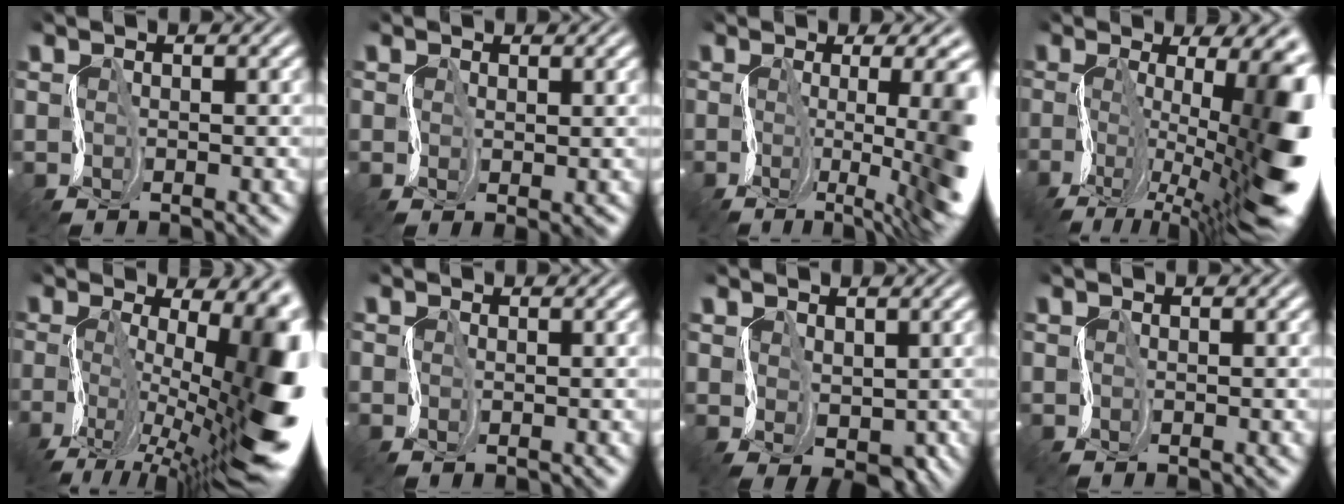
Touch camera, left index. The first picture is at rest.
{"total": 1.0, "force": [-0.1, 0.8, 0.5], "torque": [-0.012, 0.001, -0.005]}
{"total": 9.8, "force": [-0.7, 3.0, 9.3], "torque": [-0.108, 0.008, -0.008]}
{"total": 13.7, "force": [-2.2, 5.4, 12.4], "torque": [-0.178, 0.001, -0.041]}
{"total": 15.4, "force": [-2.4, 6.4, 13.8], "torque": [-0.204, -0.006, -0.038]}
{"total": 0.8, "force": [-0.3, 0.0, -0.7], "torque": [0.006, 0.002, -0.008]}
{"total": 2.2, "force": [0.1, 2.0, 0.8], "torque": [-0.026, -0.001, -0.001]}
{"total": 0.0}